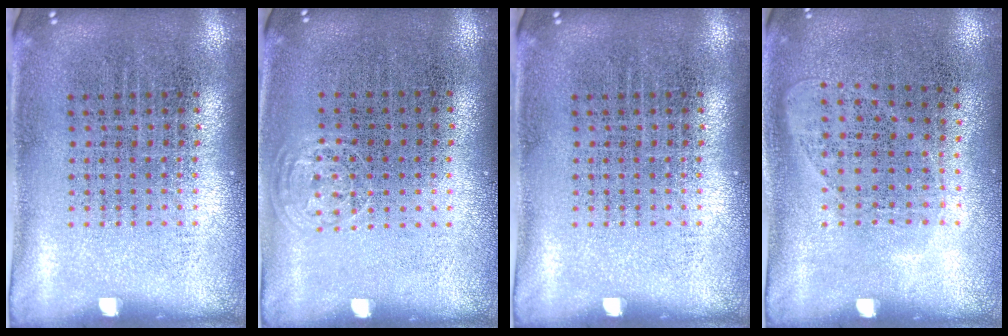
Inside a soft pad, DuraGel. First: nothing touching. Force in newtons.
{"total": 0.7, "press": 0.6, "slide": 0.4}
{"total": 0.0}
{"total": 1.0, "press": 0.9, "slide": 0.4}